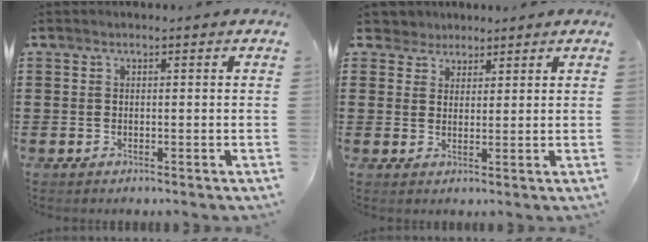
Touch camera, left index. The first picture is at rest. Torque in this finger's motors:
{"motor_torque": [0.15, -0.04, 0.00, -0.02]}